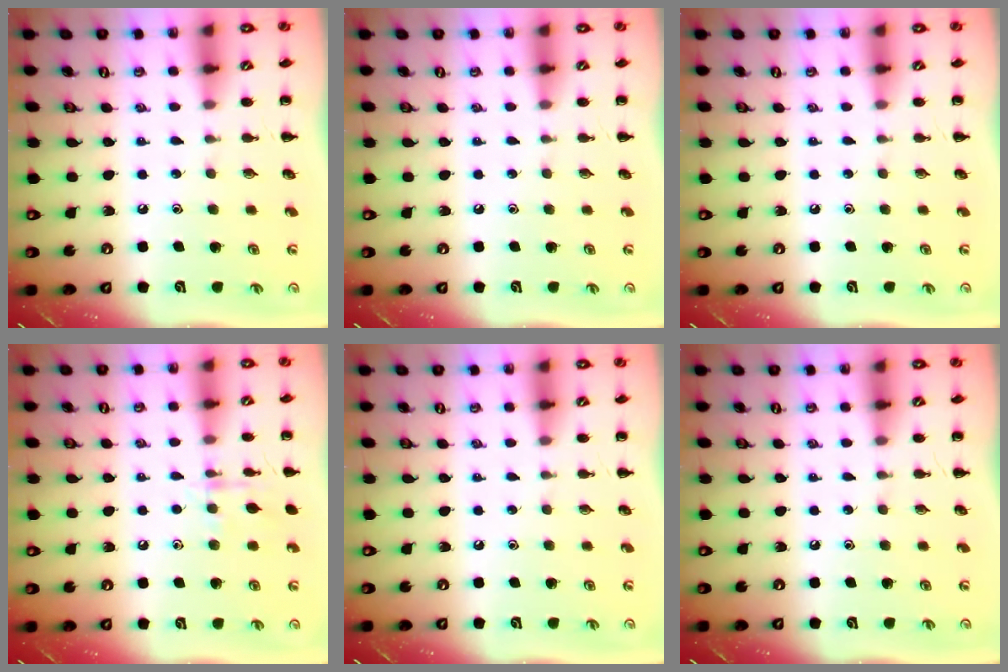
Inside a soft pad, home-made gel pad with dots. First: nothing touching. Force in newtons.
{"total": 0.0}
{"total": 0.0}
{"total": 8.5, "press": 8.4, "slide": 1.3}
{"total": 0.0}
{"total": 0.0}